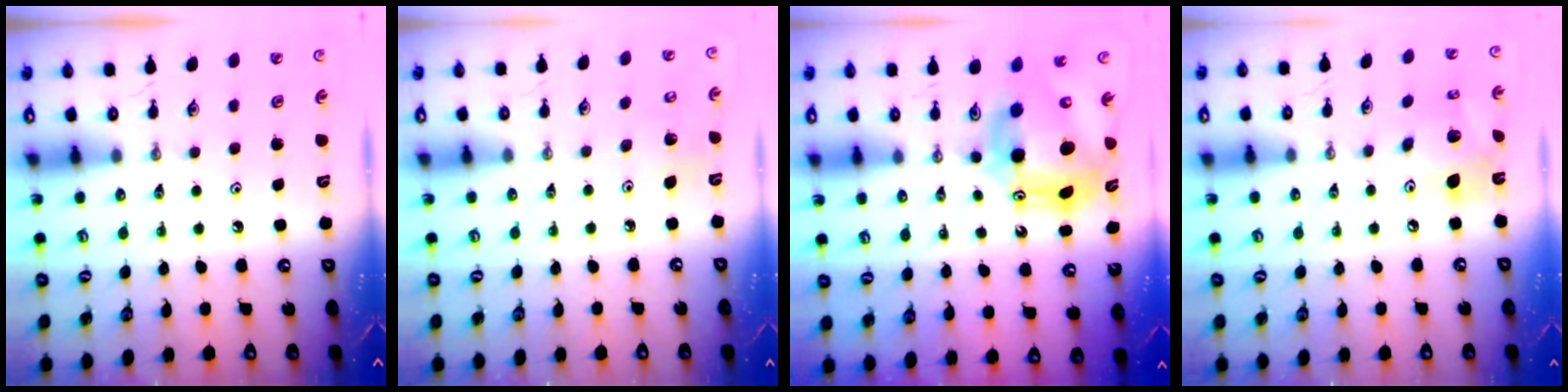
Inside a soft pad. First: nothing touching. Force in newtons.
{"total": 4.3, "press": 4.3, "slide": 0.4}
{"total": 12.7, "press": 12.7, "slide": 1.3}
{"total": 15.1, "press": 14.8, "slide": 2.7}